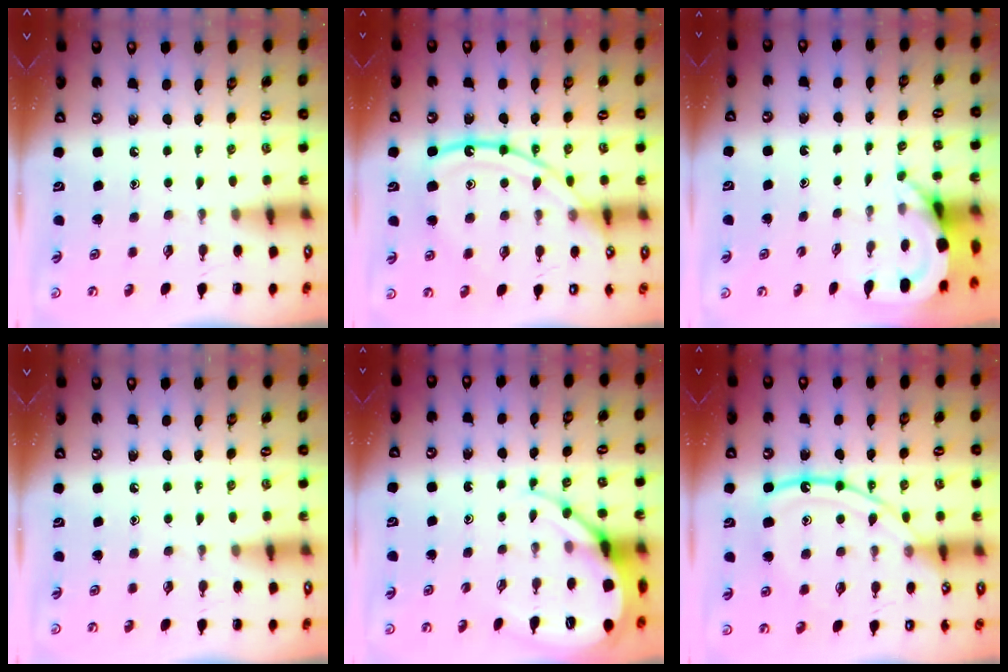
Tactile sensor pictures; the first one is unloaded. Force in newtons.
{"total": 15.4, "press": 15.3, "slide": 1.4}
{"total": 3.6, "press": 3.6, "slide": 0.2}
{"total": 0.0}
{"total": 9.9, "press": 9.8, "slide": 1.2}
{"total": 14.3, "press": 14.2, "slide": 1.3}